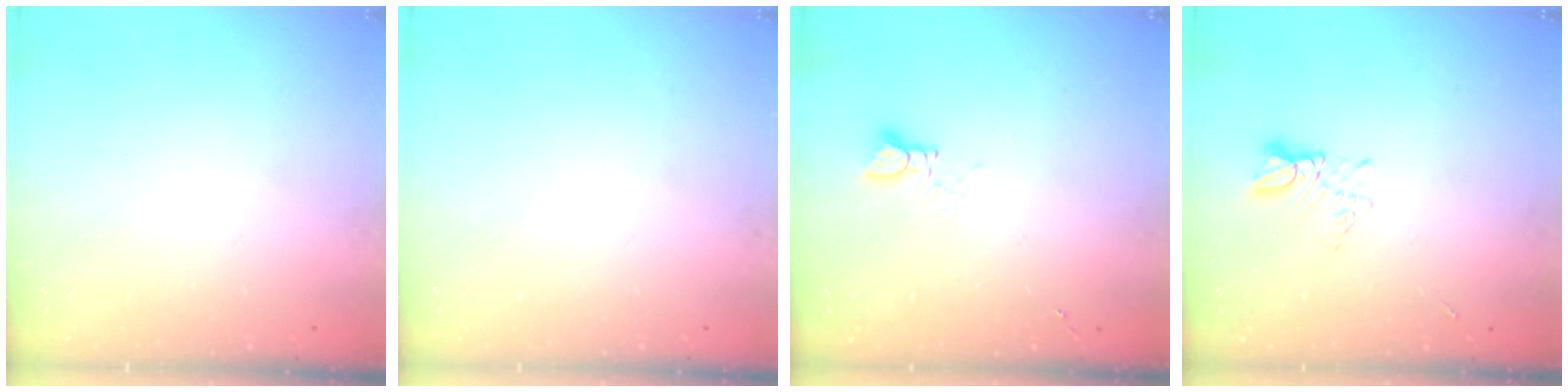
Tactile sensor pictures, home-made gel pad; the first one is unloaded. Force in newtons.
{"total": 0.0}
{"total": 2.4, "press": 2.4, "slide": 0.2}
{"total": 3.0, "press": 3.0, "slide": 0.3}